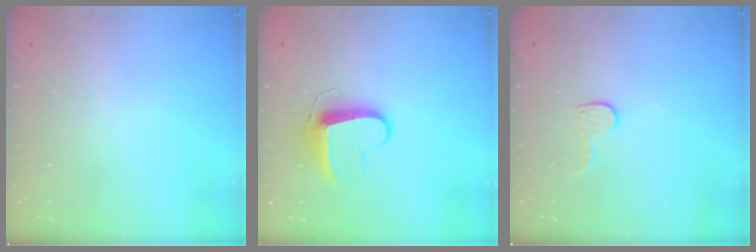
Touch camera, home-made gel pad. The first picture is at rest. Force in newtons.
{"total": 9.3, "press": 9.3, "slide": 0.3}
{"total": 5.5, "press": 5.5, "slide": 0.5}